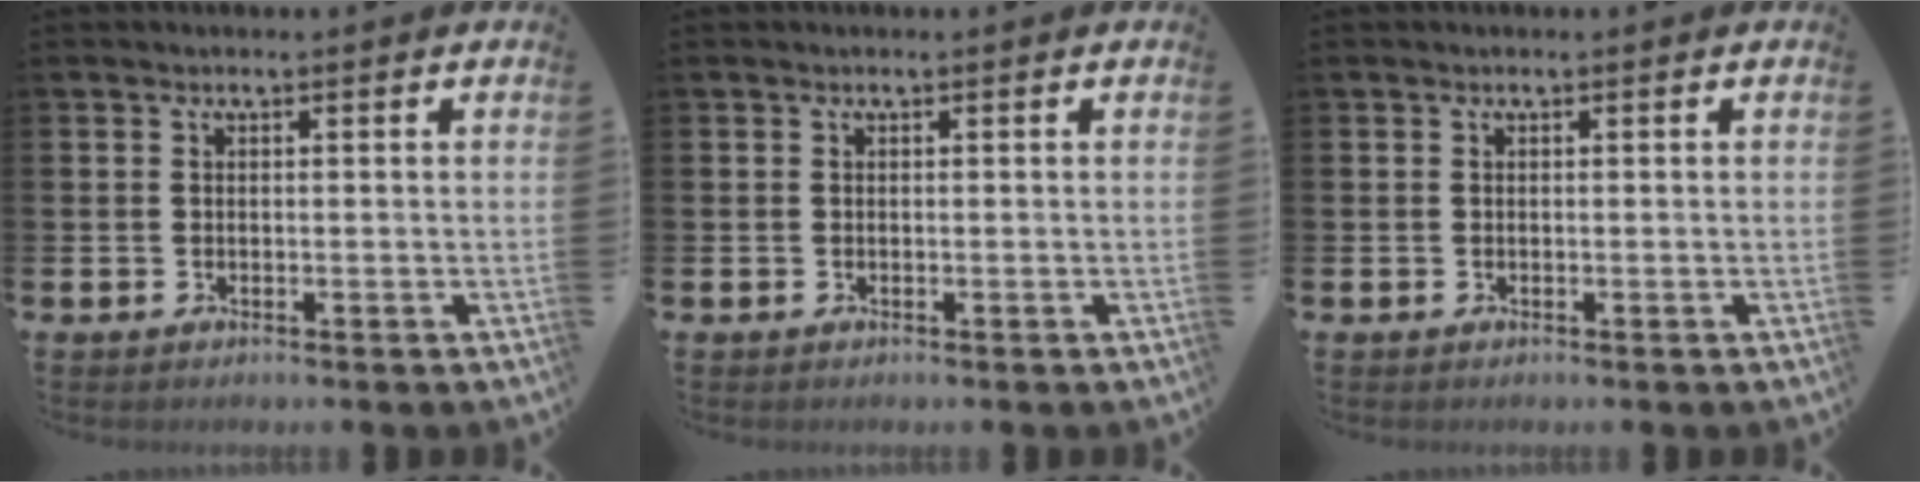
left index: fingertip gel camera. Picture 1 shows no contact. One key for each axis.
{"total": 0.0}
{"total": 0.0}